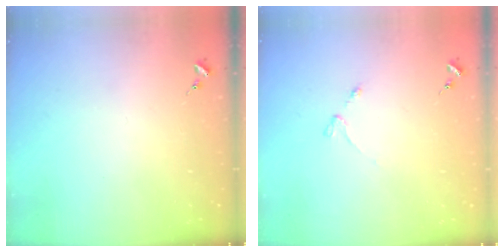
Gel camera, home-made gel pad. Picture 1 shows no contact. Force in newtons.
{"total": 3.0, "press": 2.9, "slide": 0.5}